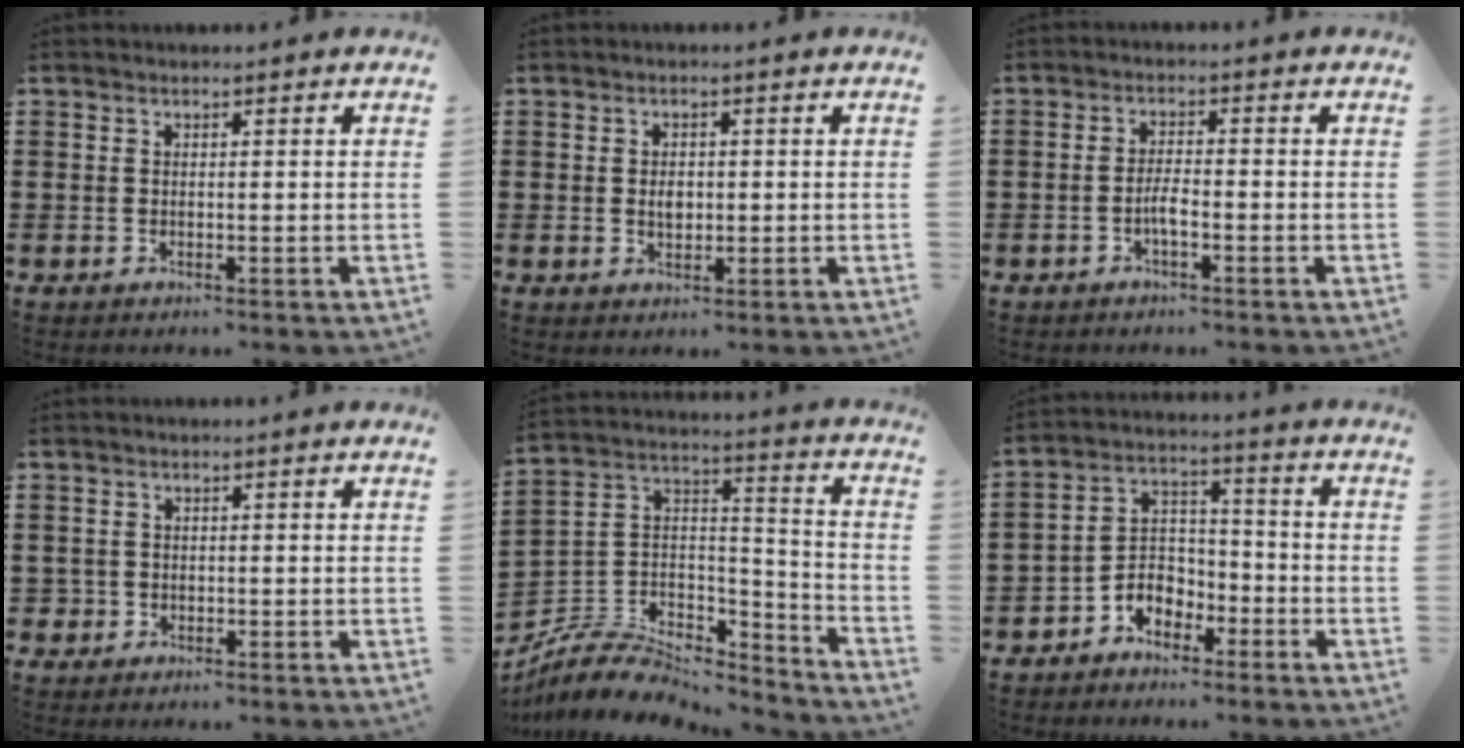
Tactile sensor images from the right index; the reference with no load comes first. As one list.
[{"total": 2.2, "force": [0.0, 1.4, 1.8], "torque": [-0.036, 0.006, -0.001]}, {"total": 2.7, "force": [-1.2, 0.5, 2.3], "torque": [-0.050, 0.000, -0.024]}, {"total": 1.2, "force": [-0.4, 1.1, 0.2], "torque": [-0.007, 0.005, -0.010]}, {"total": 7.7, "force": [-6.3, 3.7, 2.6], "torque": [-0.065, 0.005, -0.124]}, {"total": 4.8, "force": [-3.4, 3.3, 0.8], "torque": [-0.026, 0.009, -0.070]}]